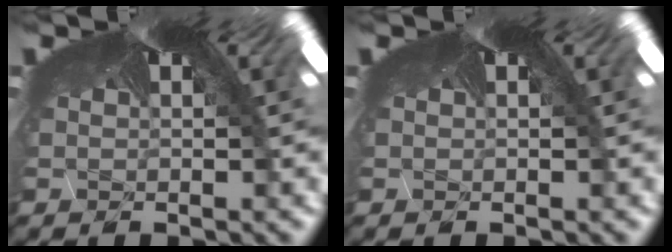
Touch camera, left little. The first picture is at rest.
{"total": 0.0}